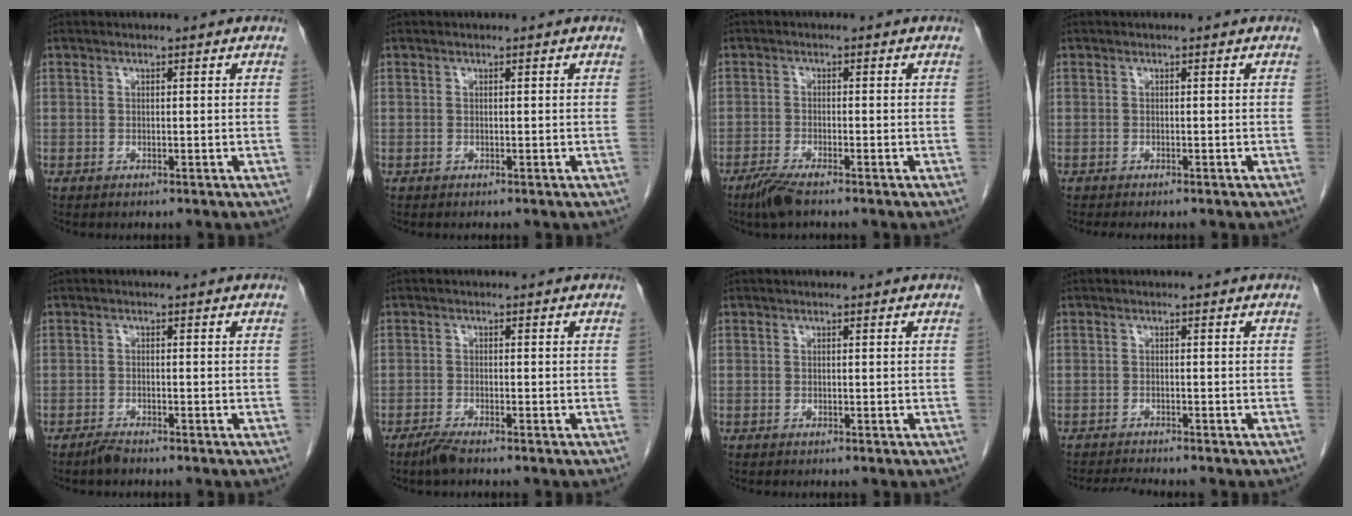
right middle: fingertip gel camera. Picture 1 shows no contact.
{"total": 0.0}
{"total": 3.7, "force": [-2.8, 0.4, 2.4], "torque": [-0.054, -0.009, -0.055]}
{"total": 2.2, "force": [-1.9, 0.3, 1.0], "torque": [-0.016, -0.006, -0.021]}
{"total": 1.4, "force": [-1.3, 0.1, 0.6], "torque": [-0.014, -0.002, -0.024]}
{"total": 2.2, "force": [-1.8, 0.1, 1.3], "torque": [-0.035, -0.006, -0.037]}
{"total": 0.0}
{"total": 3.1, "force": [-3.0, -0.6, 0.8], "torque": [-0.017, -0.017, -0.048]}